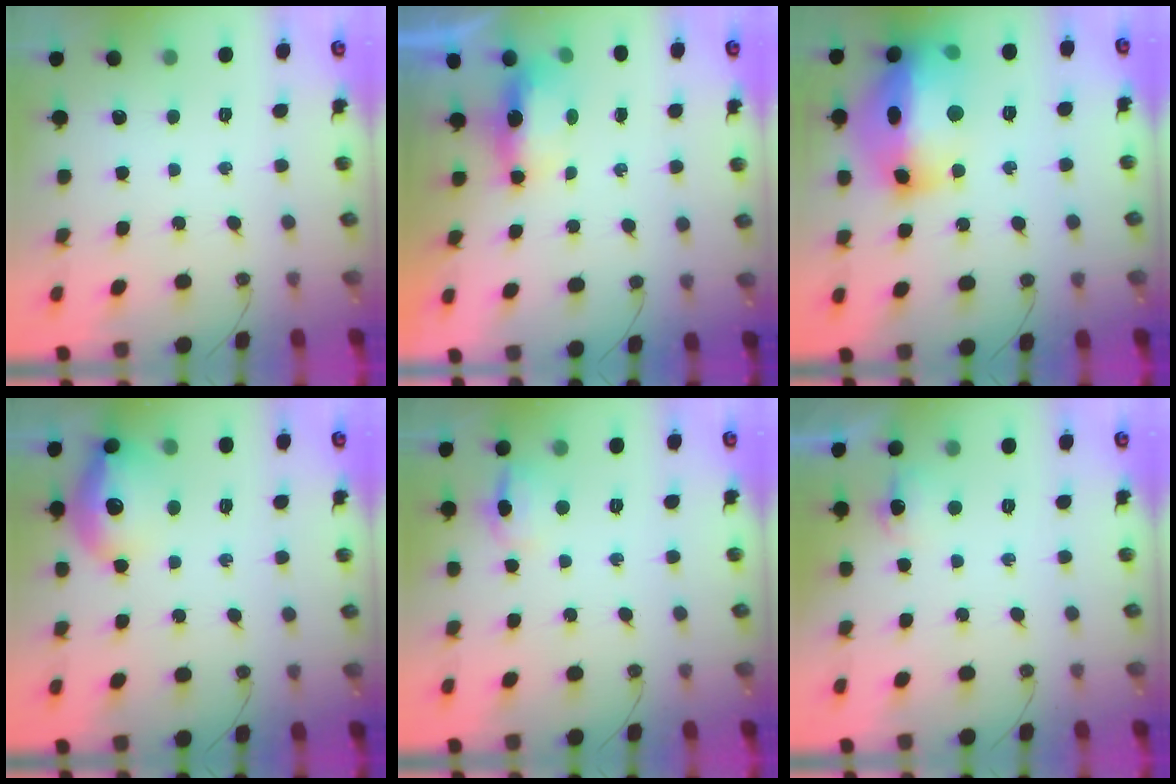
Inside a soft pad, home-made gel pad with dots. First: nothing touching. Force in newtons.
{"total": 5.9, "press": 5.9, "slide": 1.0}
{"total": 24.0, "press": 23.9, "slide": 2.5}
{"total": 14.8, "press": 14.7, "slide": 1.1}
{"total": 8.4, "press": 8.2, "slide": 1.4}
{"total": 7.2, "press": 7.1, "slide": 1.0}